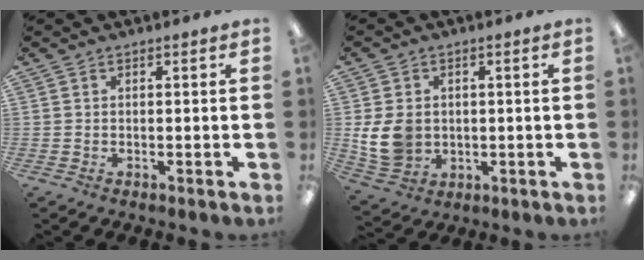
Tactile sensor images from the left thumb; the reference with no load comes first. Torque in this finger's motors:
{"motor_torque": [0.07, 1.39, 0.82, -0.73, 0.07]}